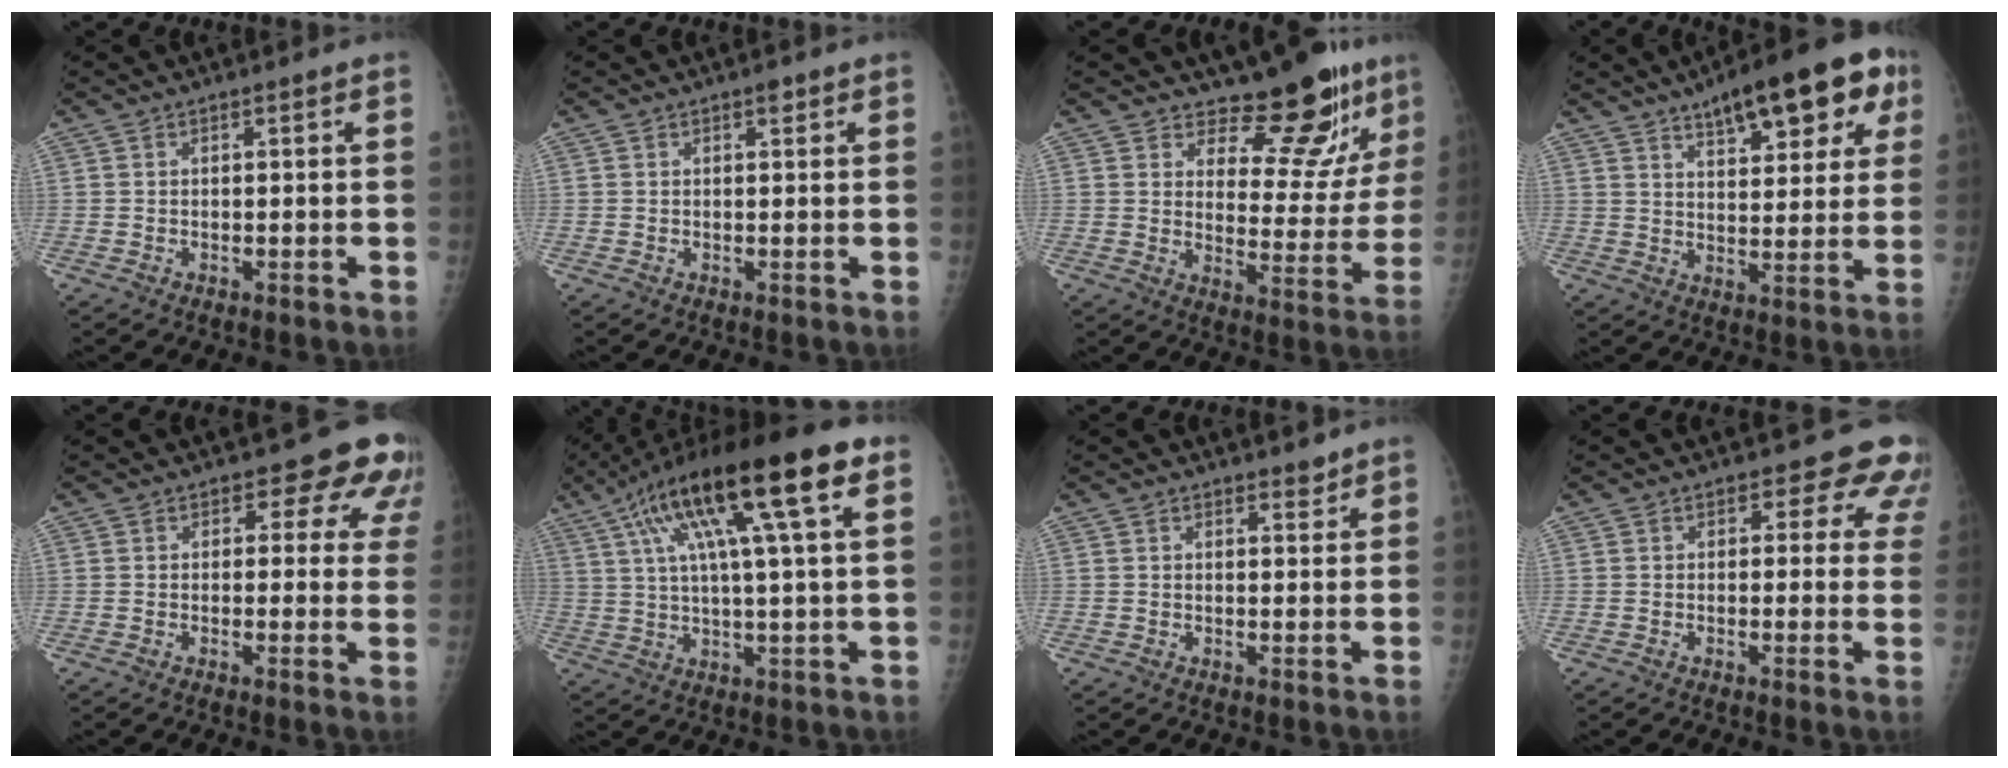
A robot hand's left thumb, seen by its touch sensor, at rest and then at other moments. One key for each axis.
{"total": 1.1, "fx": 0.7, "fy": 0.4, "fz": 0.8, "tx": -0.006, "ty": -0.001, "tz": 0.008}
{"total": 13.0, "fx": 10.4, "fy": 4.9, "fz": 6.1, "tx": -0.038, "ty": -0.095, "tz": 0.143}
{"total": 16.7, "fx": 9.1, "fy": 6.4, "fz": 12.4, "tx": -0.129, "ty": -0.016, "tz": 0.125}
{"total": 8.7, "fx": 5.1, "fy": 5.1, "fz": 4.8, "tx": -0.005, "ty": -0.018, "tz": 0.041}
{"total": 20.6, "fx": 8.6, "fy": 3.8, "fz": 18.3, "tx": -0.312, "ty": 0.020, "tz": 0.135}
{"total": 1.8, "fx": 1.5, "fy": 0.7, "fz": 0.5, "tx": 0.003, "ty": -0.012, "tz": 0.021}
{"total": 7.4, "fx": 5.1, "fy": 4.3, "fz": 3.2, "tx": 0.013, "ty": -0.018, "tz": 0.037}